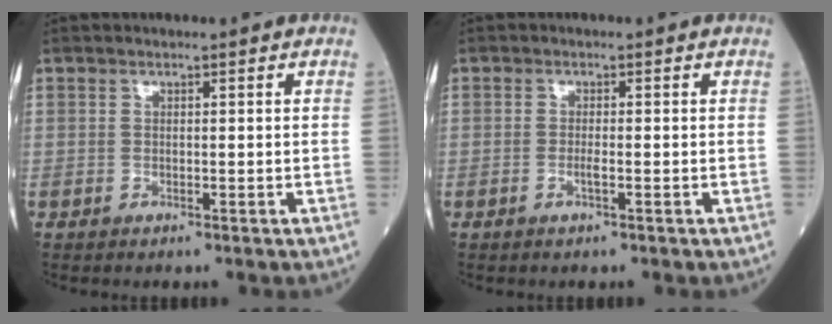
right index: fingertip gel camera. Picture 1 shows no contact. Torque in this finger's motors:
{"motor_torque": [-0.03, -0.04, -0.11, -0.01]}